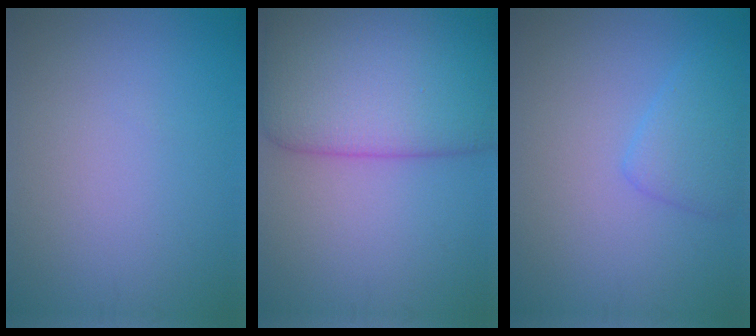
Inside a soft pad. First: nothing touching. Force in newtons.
{"total": 10.4, "press": 10.4, "slide": 0.7}
{"total": 2.6, "press": 2.6, "slide": 0.1}